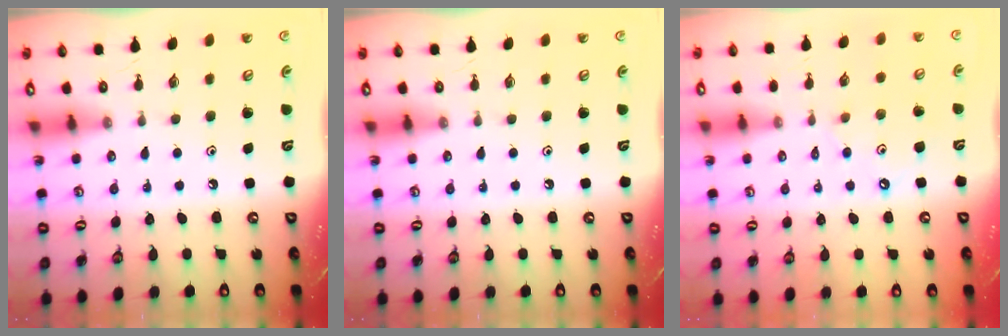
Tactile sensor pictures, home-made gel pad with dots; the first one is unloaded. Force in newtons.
{"total": 0.0}
{"total": 2.8, "press": 2.8, "slide": 0.5}